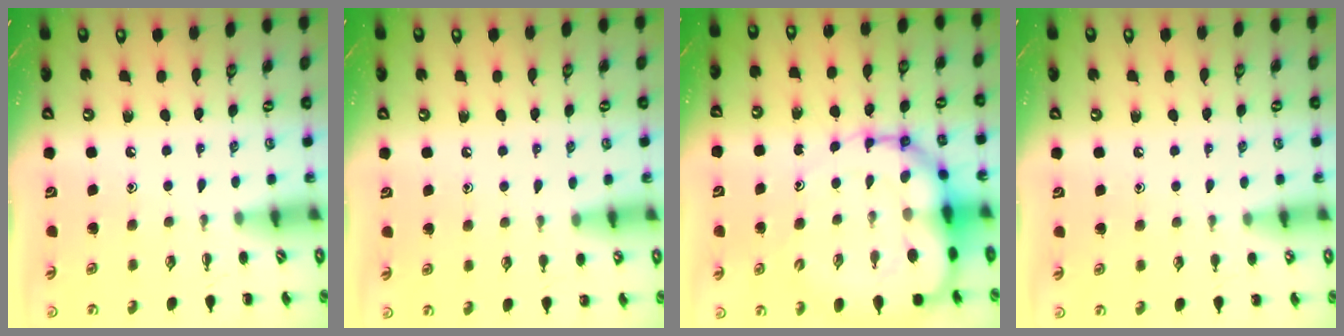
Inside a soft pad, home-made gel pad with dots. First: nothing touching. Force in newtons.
{"total": 5.8, "press": 5.4, "slide": 1.9}
{"total": 16.7, "press": 16.0, "slide": 4.5}
{"total": 5.6, "press": 5.2, "slide": 2.2}